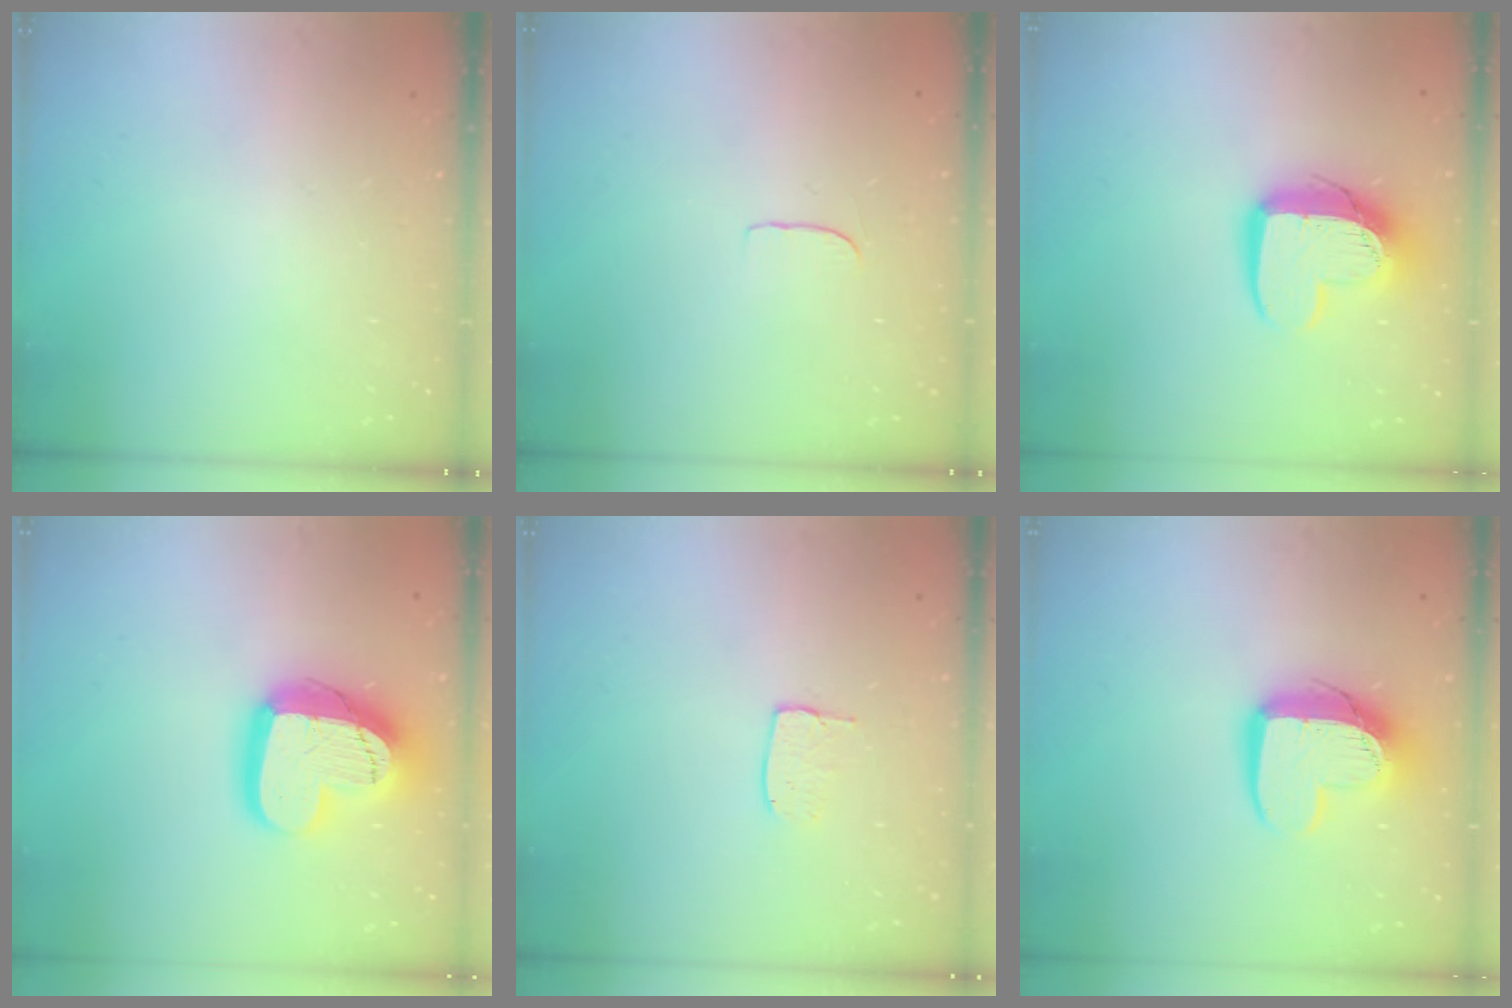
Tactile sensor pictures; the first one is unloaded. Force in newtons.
{"total": 4.1, "press": 4.1, "slide": 0.3}
{"total": 13.2, "press": 13.2, "slide": 1.1}
{"total": 19.5, "press": 19.4, "slide": 1.4}
{"total": 5.5, "press": 5.5, "slide": 0.3}
{"total": 13.2, "press": 13.2, "slide": 1.1}